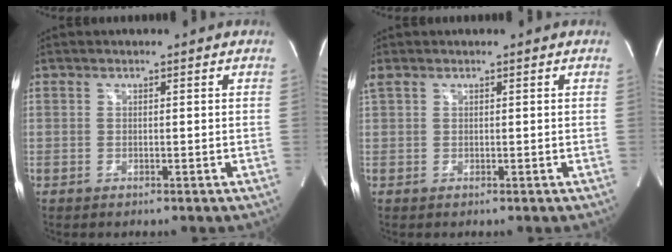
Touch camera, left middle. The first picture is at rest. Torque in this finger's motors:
{"motor_torque": [0.17, -0.39, 0.44, 0.12]}